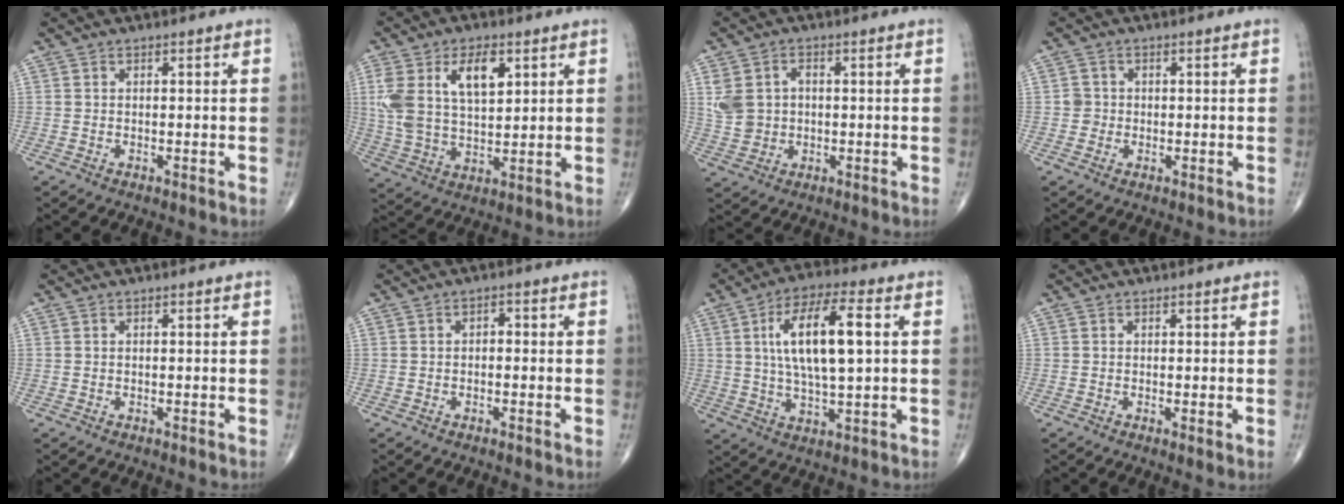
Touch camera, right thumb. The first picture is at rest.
{"total": 13.3, "force": [4.8, 6.9, 10.3], "torque": [-0.194, -0.008, 0.096]}
{"total": 6.7, "force": [0.9, 5.4, 3.8], "torque": [-0.062, 0.006, 0.024]}
{"total": 1.8, "force": [-0.2, 1.7, 0.1], "torque": [0.011, 0.007, -0.008]}
{"total": 0.0}
{"total": 1.3, "force": [-0.2, 0.9, 1.0], "torque": [-0.003, 0.007, -0.009]}
{"total": 14.5, "force": [2.8, 4.8, 13.4], "torque": [-0.237, 0.006, 0.047]}
{"total": 1.0, "force": [0.0, 0.1, 1.0], "torque": [-0.020, -0.004, -0.002]}